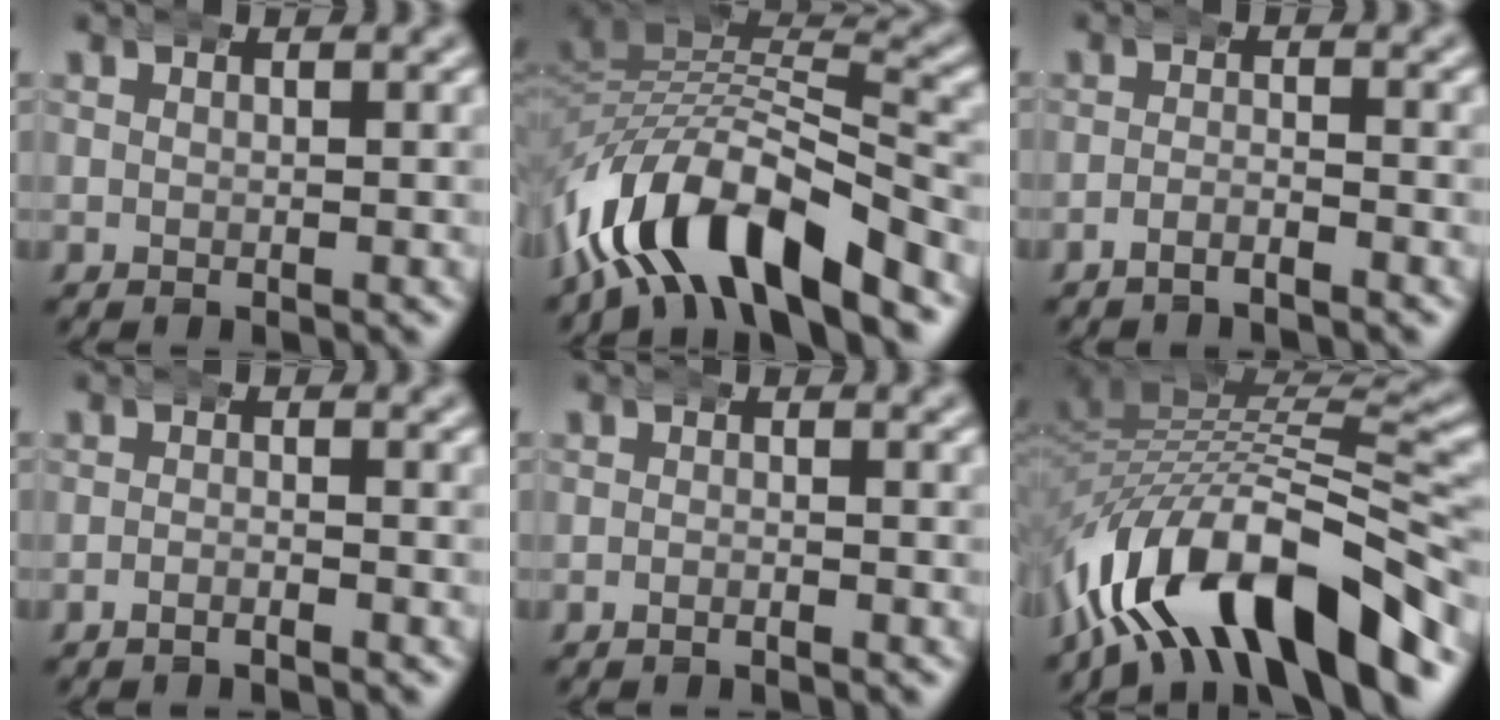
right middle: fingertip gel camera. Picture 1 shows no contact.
{"total": 11.3, "force": [-5.6, 6.5, 7.3], "torque": [-0.151, -0.039, -0.077]}
{"total": 2.5, "force": [-2.5, -0.1, 0.6], "torque": [-0.007, -0.006, -0.043]}
{"total": 1.4, "force": [-1.3, -0.2, 0.3], "torque": [-0.002, 0.000, -0.028]}
{"total": 0.7, "force": [-0.7, -0.1, 0.1], "torque": [0.003, 0.002, -0.017]}
{"total": 13.8, "force": [-7.1, 7.2, 9.4], "torque": [-0.171, -0.032, -0.097]}